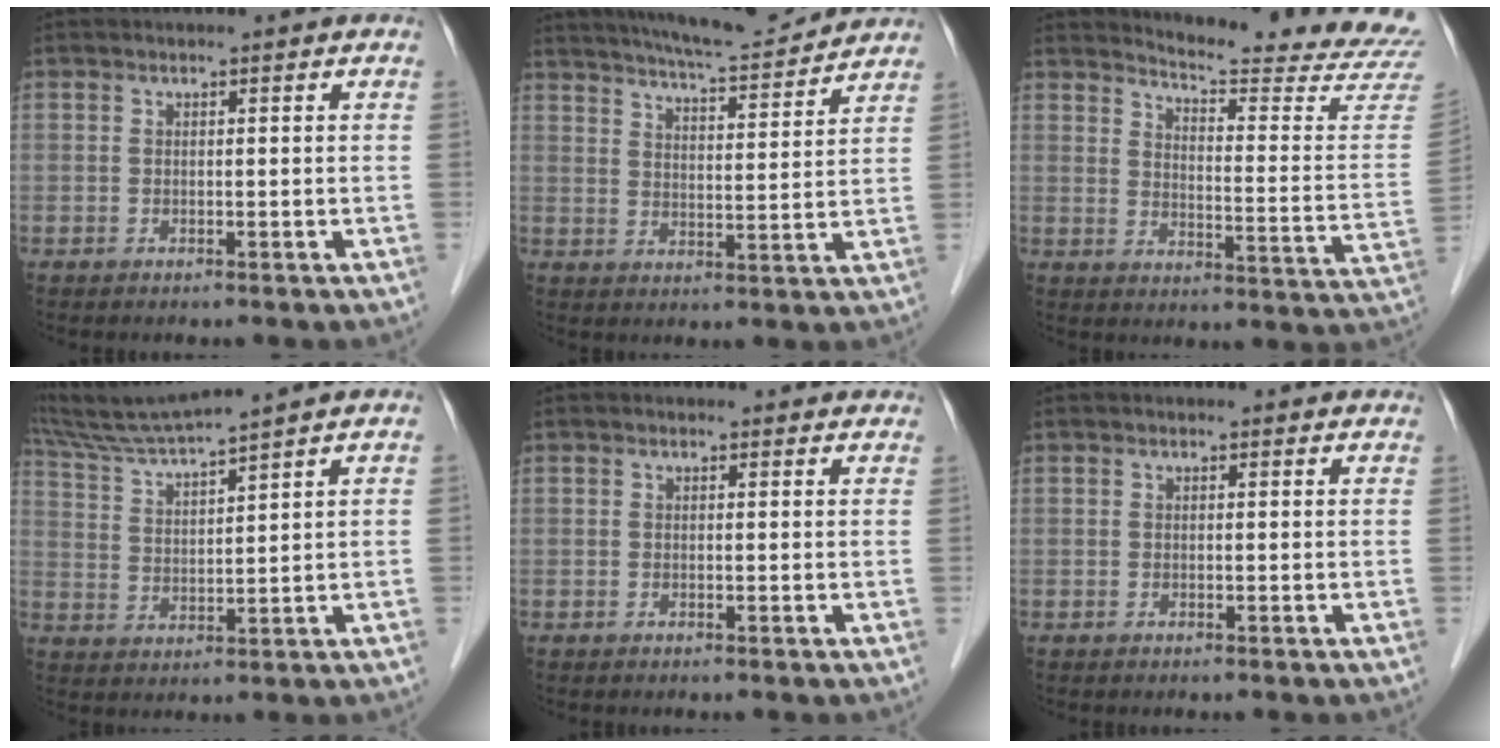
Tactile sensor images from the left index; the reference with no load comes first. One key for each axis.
{"total": 12.7, "fx": 11.9, "fy": 0.7, "fz": 4.5, "tx": -0.081, "ty": 0.000, "tz": 0.172}
{"total": 19.7, "fx": 19.3, "fy": -0.8, "fz": 3.9, "tx": -0.060, "ty": -0.142, "tz": 0.219}
{"total": 9.6, "fx": 8.8, "fy": -1.9, "fz": 3.5, "tx": -0.074, "ty": 0.013, "tz": 0.169}
{"total": 2.0, "fx": 1.8, "fy": 0.7, "fz": 0.1, "tx": -0.005, "ty": 0.003, "tz": 0.009}
{"total": 1.5, "fx": 1.4, "fy": 0.4, "fz": 0.1, "tx": -0.012, "ty": 0.005, "tz": 0.008}